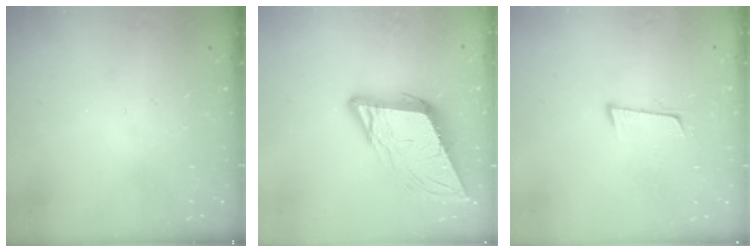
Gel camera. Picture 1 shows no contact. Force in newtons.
{"total": 11.6, "press": 11.2, "slide": 2.9}
{"total": 5.8, "press": 5.5, "slide": 1.9}